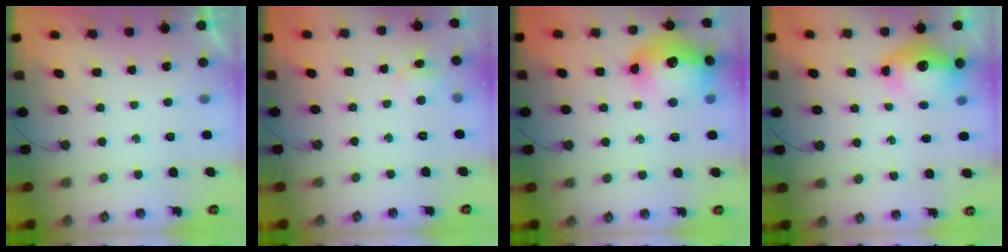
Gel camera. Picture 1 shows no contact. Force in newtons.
{"total": 4.0, "press": 3.6, "slide": 1.8}
{"total": 18.2, "press": 18.2, "slide": 1.4}
{"total": 12.1, "press": 12.1, "slide": 1.1}